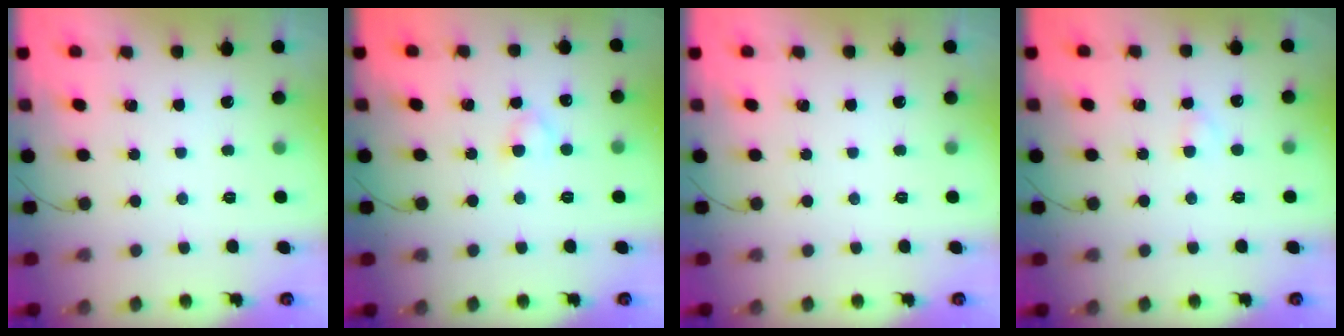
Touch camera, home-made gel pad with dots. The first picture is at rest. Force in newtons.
{"total": 2.4, "press": 2.1, "slide": 1.1}
{"total": 0.0}
{"total": 1.8, "press": 1.6, "slide": 0.8}